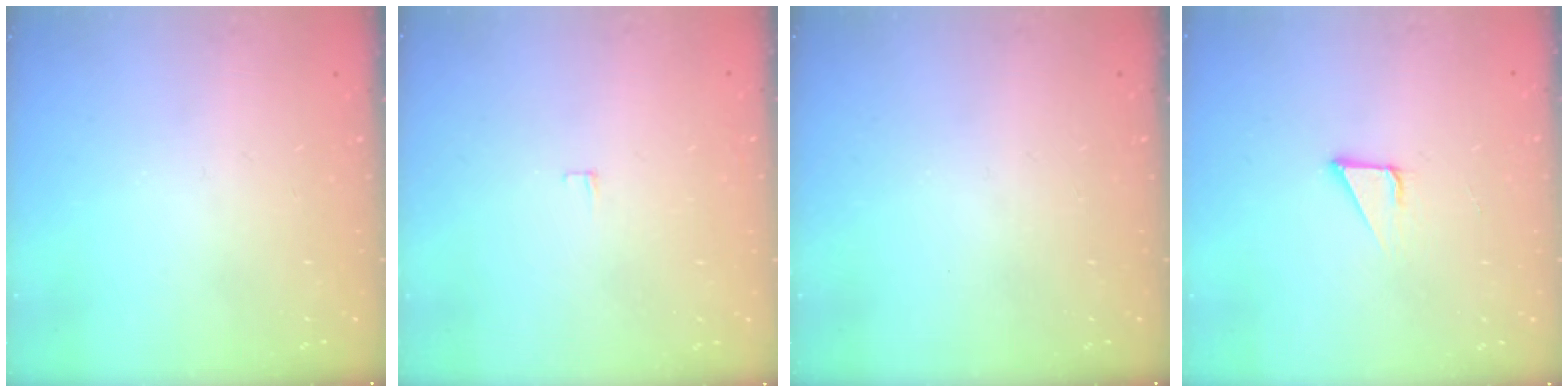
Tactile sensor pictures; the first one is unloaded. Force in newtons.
{"total": 3.9, "press": 3.8, "slide": 0.4}
{"total": 0.0}
{"total": 3.2, "press": 3.2, "slide": 0.2}